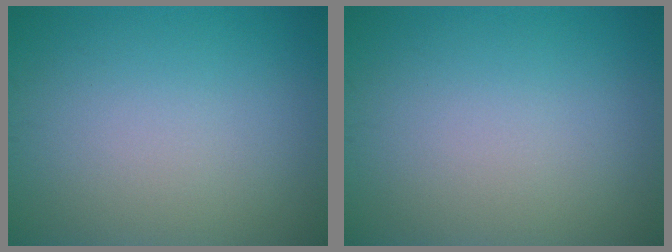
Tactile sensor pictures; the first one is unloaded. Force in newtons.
{"total": 0.0}